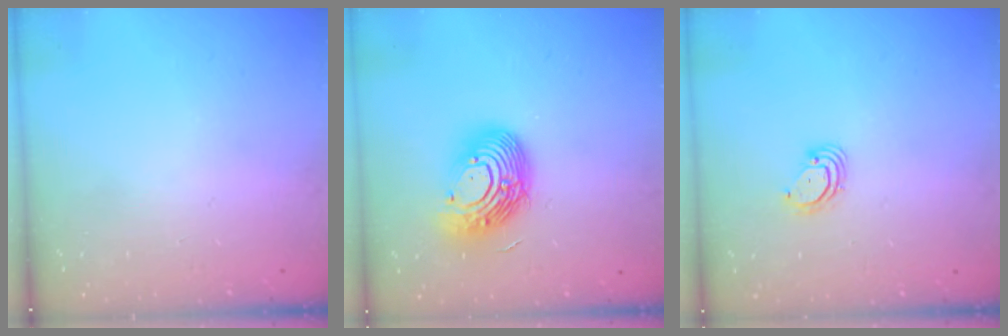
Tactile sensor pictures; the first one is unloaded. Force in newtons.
{"total": 15.5, "press": 15.5, "slide": 1.4}
{"total": 3.6, "press": 3.6, "slide": 0.3}